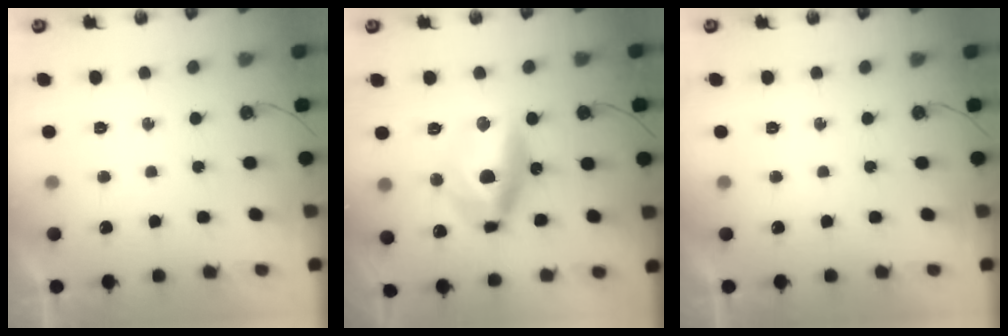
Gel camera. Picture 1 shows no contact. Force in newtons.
{"total": 12.8, "press": 12.7, "slide": 1.8}
{"total": 0.0}